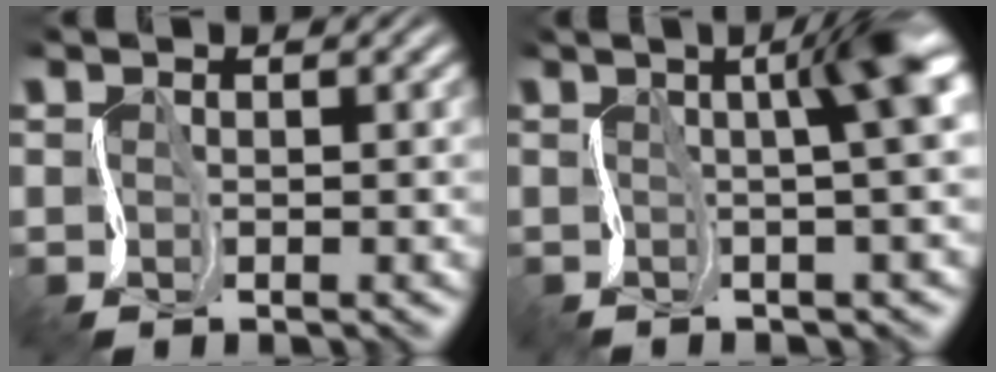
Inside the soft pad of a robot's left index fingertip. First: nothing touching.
{"total": 5.1, "force": [1.1, 0.3, 5.0], "torque": [-0.046, 0.016, 0.014]}